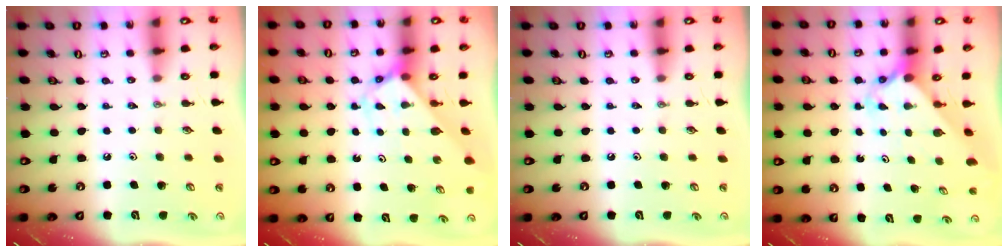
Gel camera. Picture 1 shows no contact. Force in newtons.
{"total": 2.8, "press": 2.8, "slide": 0.1}
{"total": 0.0}
{"total": 2.0, "press": 2.0, "slide": 0.2}